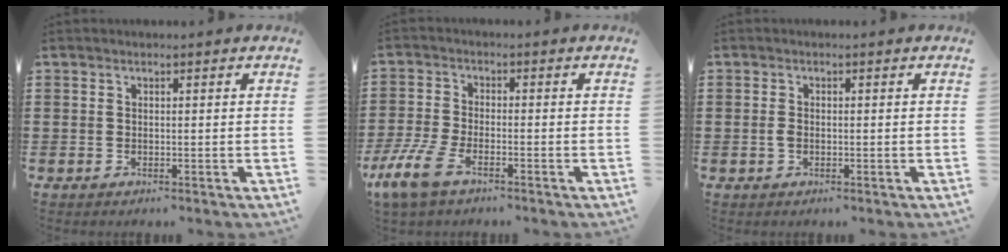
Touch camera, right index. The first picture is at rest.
{"total": 6.1, "force": [-3.9, 1.7, 4.4], "torque": [-0.120, -0.015, -0.080]}
{"total": 1.5, "force": [-0.4, 0.8, 1.1], "torque": [-0.023, 0.002, -0.008]}